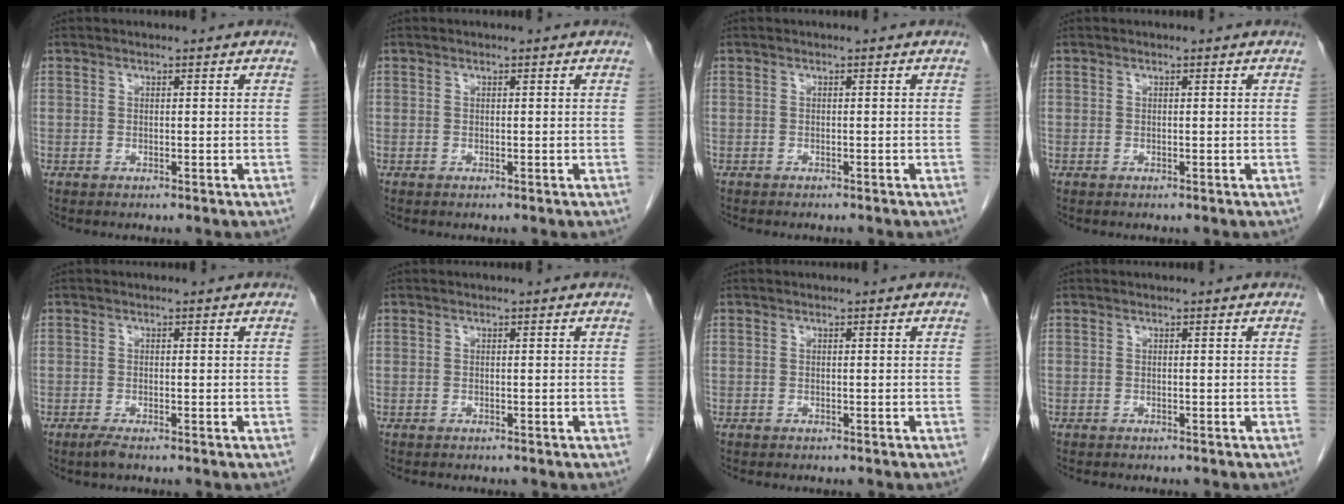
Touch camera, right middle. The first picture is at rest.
{"total": 0.0}
{"total": 2.6, "force": [-2.3, 0.6, 1.1], "torque": [-0.020, -0.005, -0.024]}
{"total": 0.0}
{"total": 1.5, "force": [-1.2, 0.1, 0.9], "torque": [-0.028, -0.005, -0.023]}
{"total": 1.9, "force": [-1.7, 0.4, 0.8], "torque": [-0.015, -0.004, -0.018]}
{"total": 2.1, "force": [-1.8, 0.5, 0.9], "torque": [-0.017, -0.005, -0.019]}
{"total": 2.9, "force": [-2.5, 0.7, 1.3], "torque": [-0.021, -0.005, -0.027]}